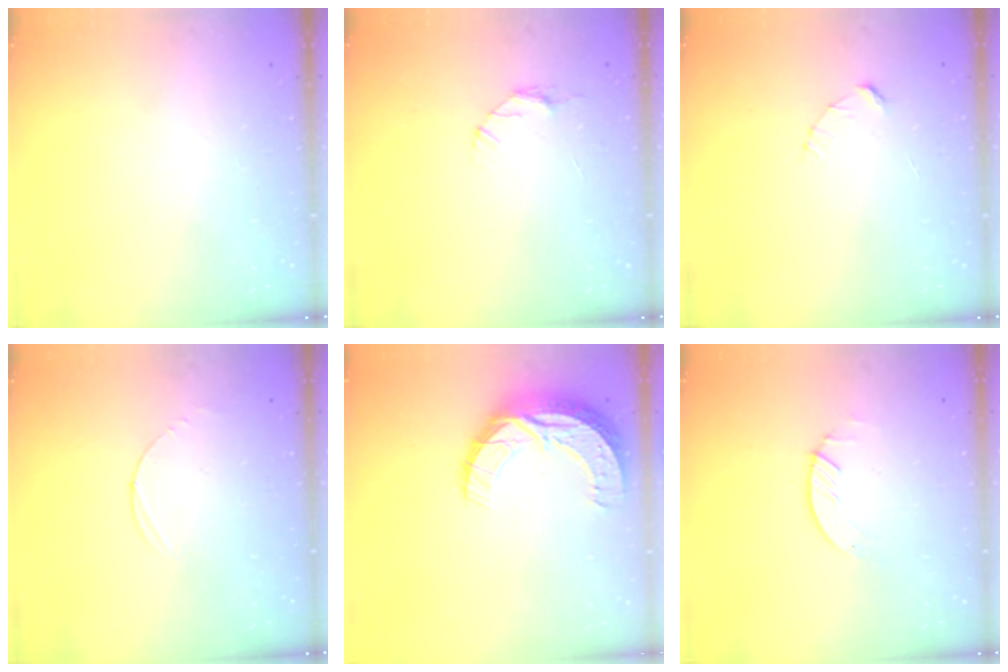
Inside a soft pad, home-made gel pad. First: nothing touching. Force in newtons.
{"total": 3.2, "press": 3.2, "slide": 0.4}
{"total": 2.4, "press": 2.4, "slide": 0.2}
{"total": 3.0, "press": 3.0, "slide": 0.3}
{"total": 12.5, "press": 12.5, "slide": 0.7}
{"total": 1.4, "press": 1.4, "slide": 0.2}